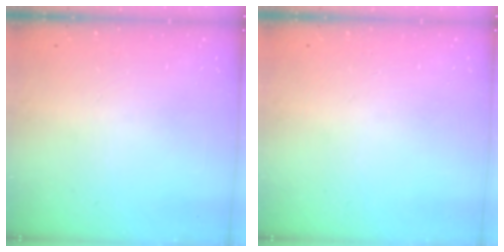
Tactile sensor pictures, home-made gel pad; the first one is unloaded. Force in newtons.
{"total": 0.0}